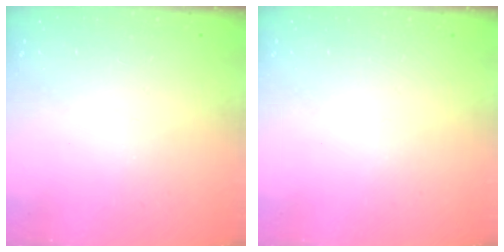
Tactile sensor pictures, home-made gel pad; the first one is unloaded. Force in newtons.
{"total": 0.0}